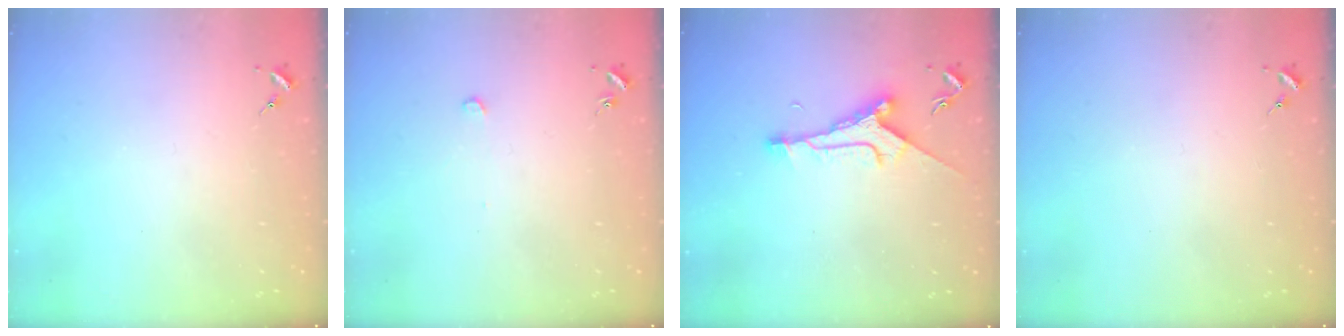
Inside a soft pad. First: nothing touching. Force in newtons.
{"total": 2.6, "press": 2.6, "slide": 0.1}
{"total": 9.0, "press": 9.0, "slide": 0.8}
{"total": 0.0}